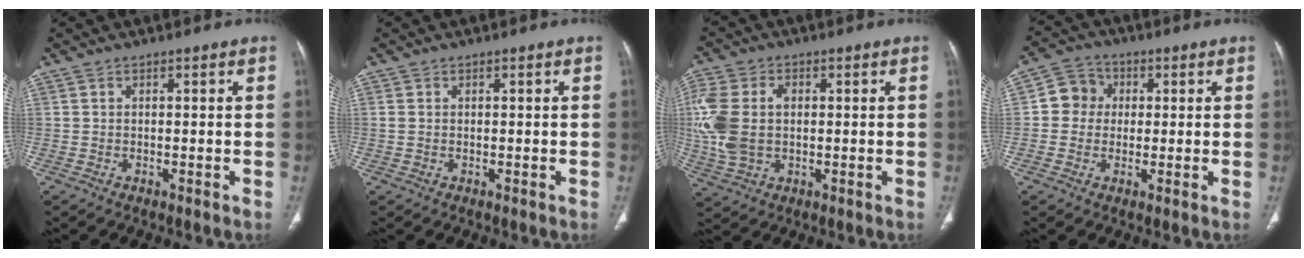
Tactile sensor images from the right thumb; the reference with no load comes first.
{"total": 0.9, "force": [0.1, 0.7, 0.6], "torque": [-0.019, 0.002, 0.005]}
{"total": 12.5, "force": [0.7, 8.6, 9.1], "torque": [-0.216, 0.011, 0.019]}
{"total": 6.3, "force": [0.5, 5.9, 2.3], "torque": [-0.016, 0.013, -0.002]}